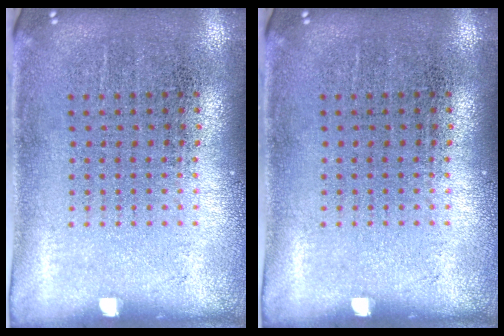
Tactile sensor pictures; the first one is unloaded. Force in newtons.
{"total": 0.0}